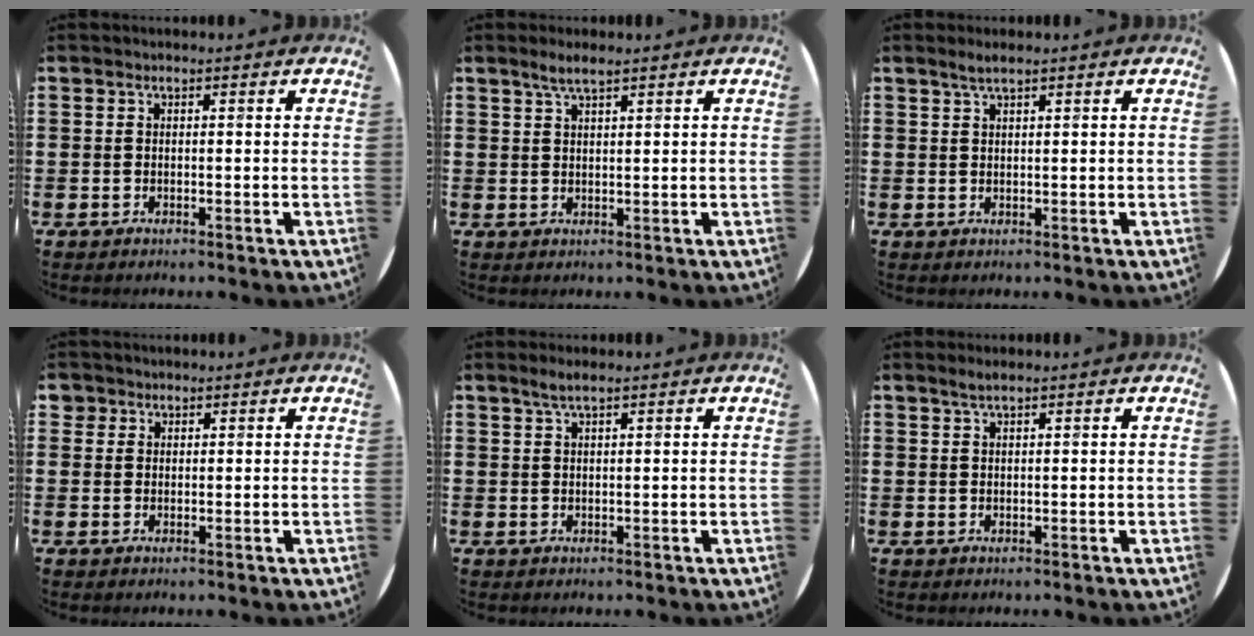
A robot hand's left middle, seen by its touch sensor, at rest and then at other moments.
{"total": 2.6, "force": [2.1, 0.4, 1.6], "torque": [-0.032, 0.006, 0.036]}
{"total": 1.7, "force": [1.3, 0.1, 1.0], "torque": [-0.020, 0.004, 0.023]}
{"total": 1.6, "force": [1.2, 1.0, 0.0], "torque": [0.006, 0.001, 0.023]}
{"total": 1.9, "force": [1.5, 0.1, 1.2], "torque": [-0.023, 0.004, 0.025]}
{"total": 1.3, "force": [1.0, 0.0, 0.8], "torque": [-0.015, 0.003, 0.018]}